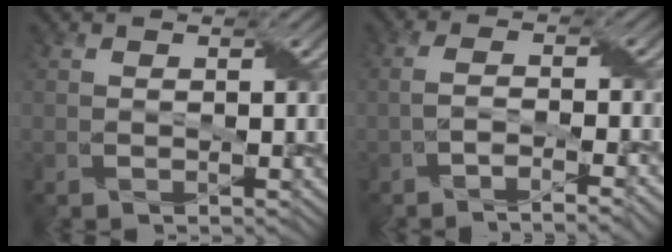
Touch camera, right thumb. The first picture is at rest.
{"total": 4.5, "force": [-2.8, 0.8, 3.5], "torque": [-0.056, 0.002, -0.057]}